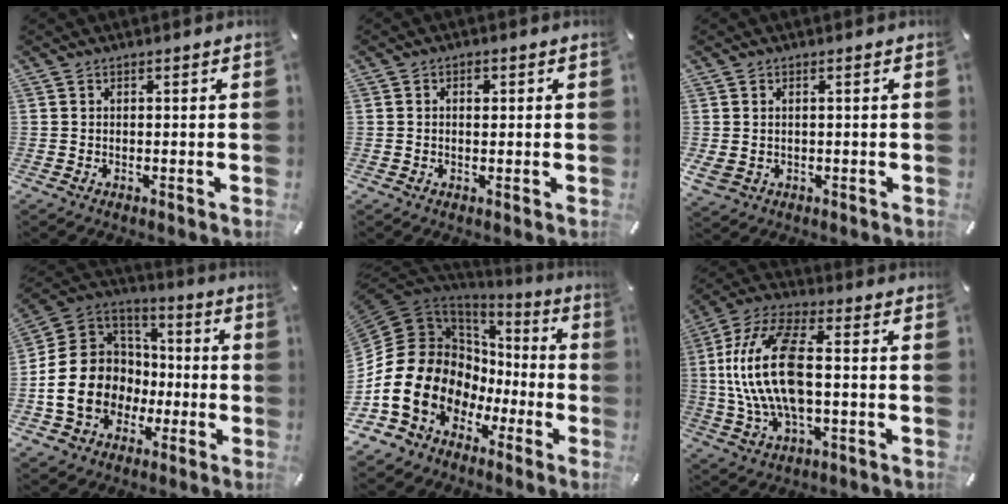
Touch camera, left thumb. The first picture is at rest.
{"total": 1.7, "force": [0.3, 1.1, 1.3], "torque": [-0.012, -0.002, 0.000]}
{"total": 2.1, "force": [0.4, 1.5, 1.4], "torque": [-0.036, 0.000, 0.004]}
{"total": 17.5, "force": [-4.9, 15.1, 7.5], "torque": [-0.165, 0.025, -0.083]}
{"total": 19.7, "force": [-3.5, 16.2, 10.6], "torque": [-0.242, -0.017, -0.042]}
{"total": 18.1, "force": [0.3, 8.7, 15.9], "torque": [-0.336, -0.005, 0.005]}